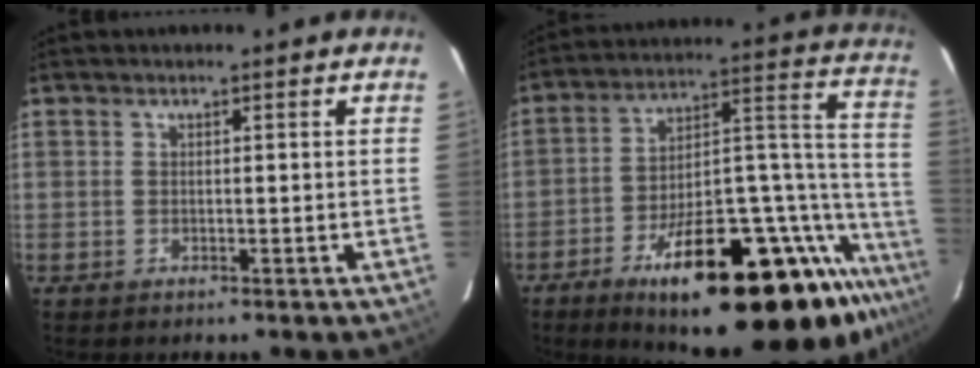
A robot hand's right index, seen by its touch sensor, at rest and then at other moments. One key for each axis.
{"total": 33.3, "fx": -21.0, "fy": 9.1, "fz": 24.2, "tx": -0.310, "ty": 0.021, "tz": -0.313}